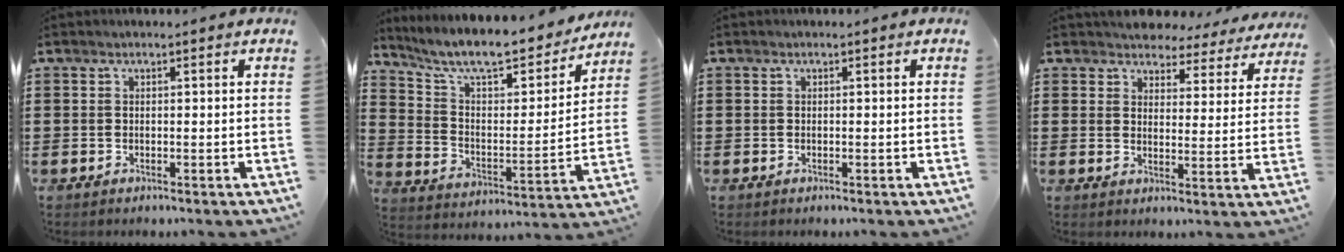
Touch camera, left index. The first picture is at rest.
{"total": 10.0, "force": [8.5, 1.8, 5.0], "torque": [-0.123, -0.055, 0.142]}
{"total": 0.0}
{"total": 5.0, "force": [4.8, 1.3, 0.3], "torque": [-0.025, -0.029, 0.083]}